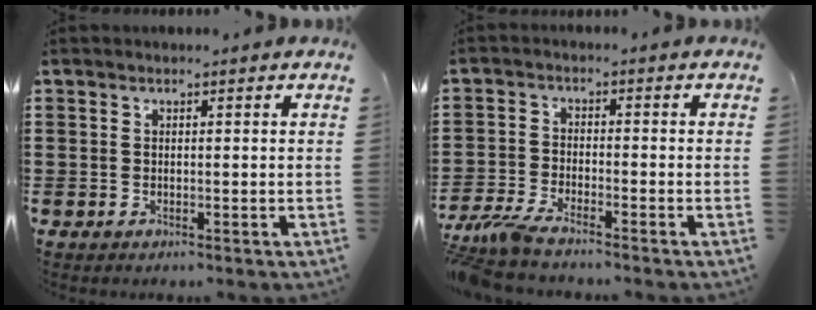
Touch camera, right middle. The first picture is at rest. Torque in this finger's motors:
{"motor_torque": [2.14, 0.00, 0.85, 0.21]}